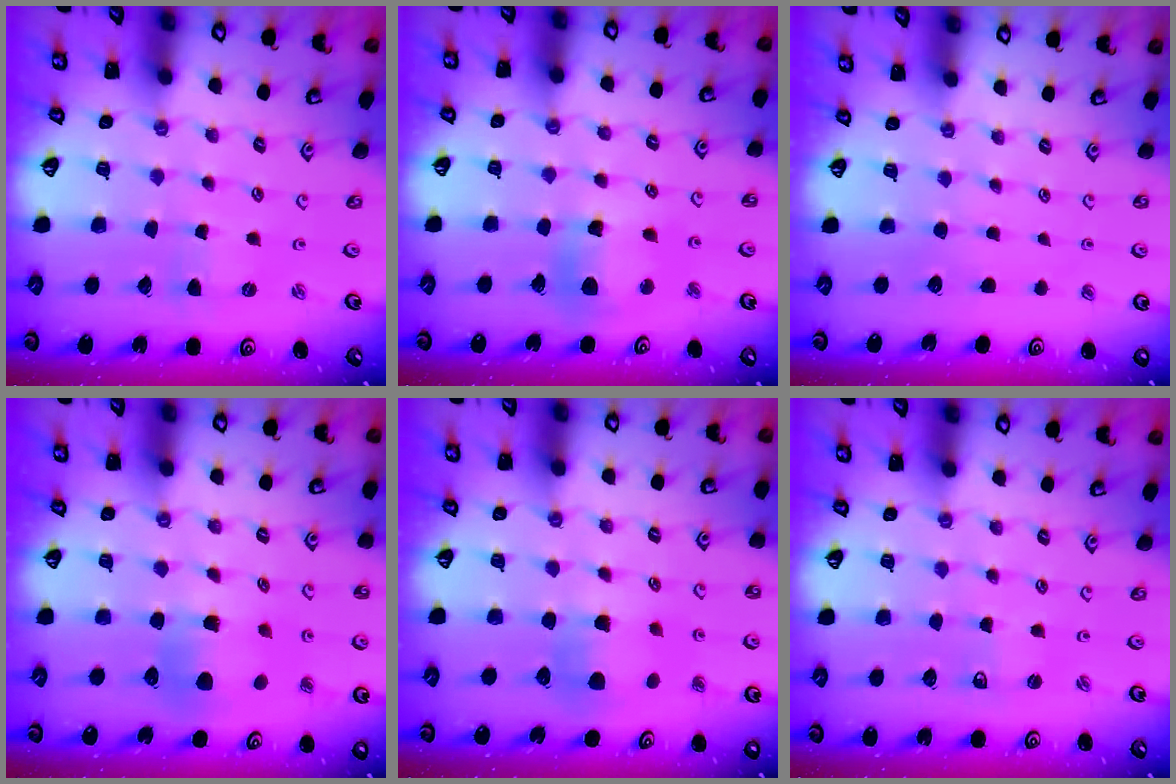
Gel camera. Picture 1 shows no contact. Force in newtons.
{"total": 11.1, "press": 10.9, "slide": 2.4}
{"total": 0.0}
{"total": 7.0, "press": 7.0, "slide": 1.0}
{"total": 6.1, "press": 6.1, "slide": 0.5}
{"total": 1.2, "press": 1.2, "slide": 0.2}